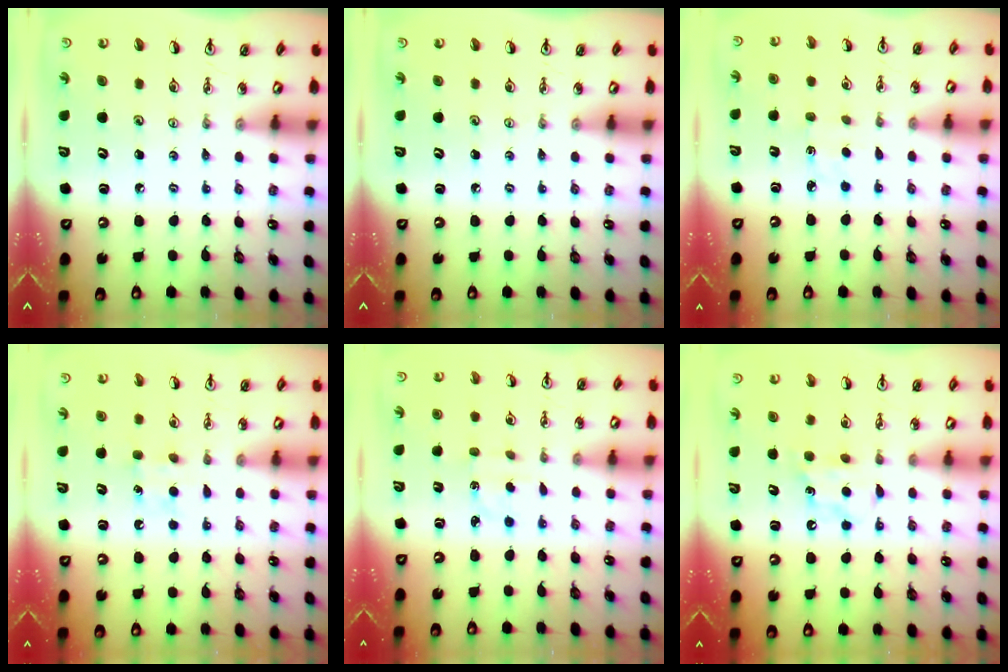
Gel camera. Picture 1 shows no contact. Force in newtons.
{"total": 0.0}
{"total": 2.4, "press": 2.3, "slide": 0.3}
{"total": 5.2, "press": 5.1, "slide": 0.6}
{"total": 1.9, "press": 1.9, "slide": 0.4}
{"total": 5.3, "press": 5.1, "slide": 1.4}